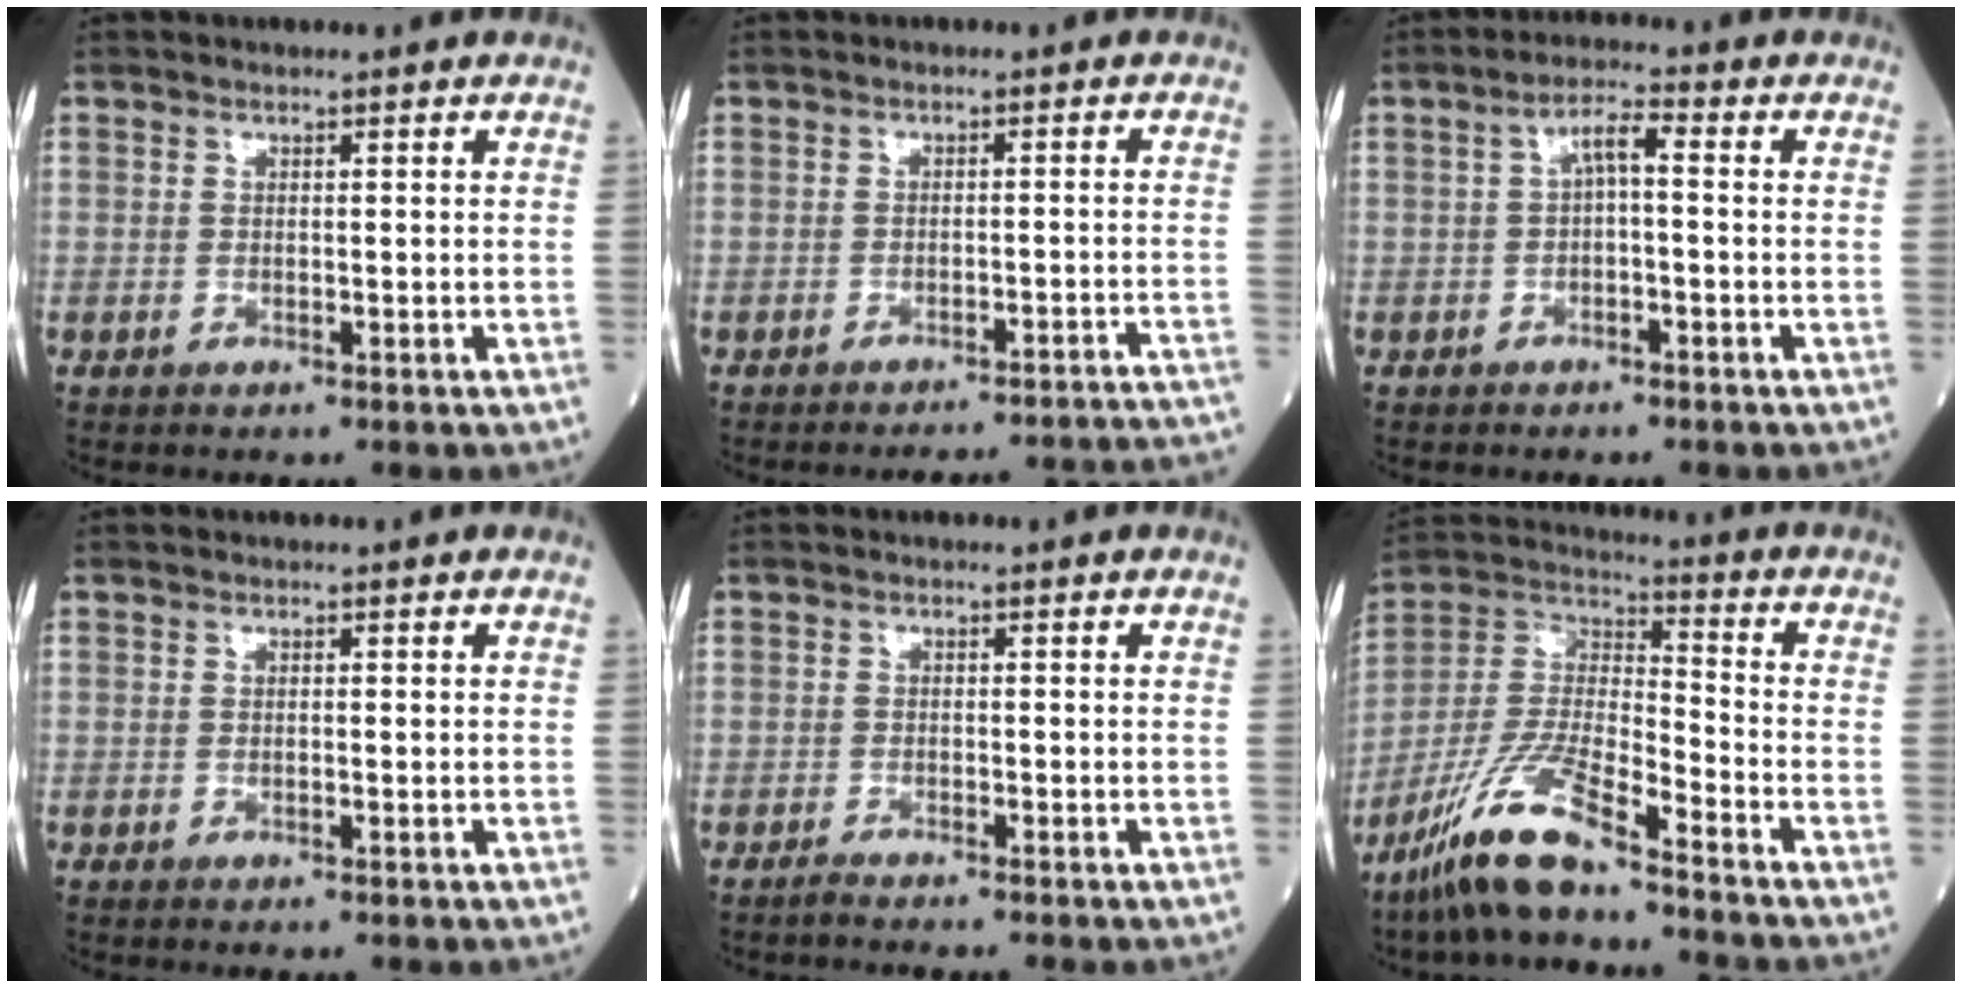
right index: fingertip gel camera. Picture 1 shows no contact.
{"total": 15.0, "force": [-14.7, -0.9, 2.6], "torque": [-0.007, -0.006, -0.166]}
{"total": 3.7, "force": [0.0, 0.9, 3.6], "torque": [-0.061, 0.017, -0.002]}
{"total": 0.0}
{"total": 1.3, "force": [-1.2, -0.3, 0.4], "torque": [-0.014, -0.002, -0.023]}
{"total": 12.7, "force": [-9.5, 1.4, 8.3], "torque": [-0.185, -0.011, -0.185]}